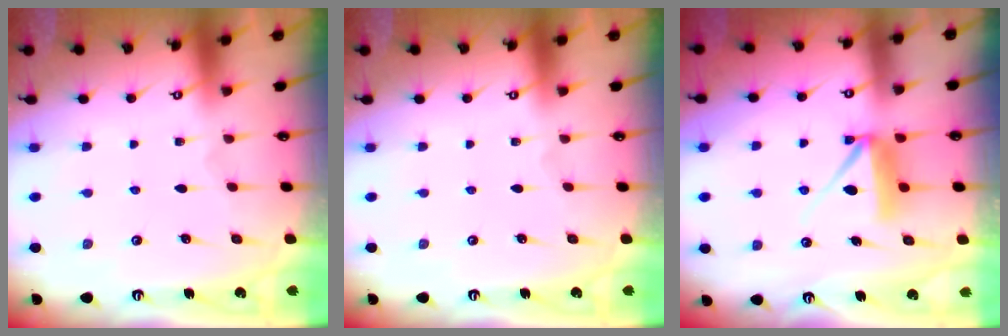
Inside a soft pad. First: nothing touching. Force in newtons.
{"total": 0.0}
{"total": 7.1, "press": 7.1, "slide": 0.6}